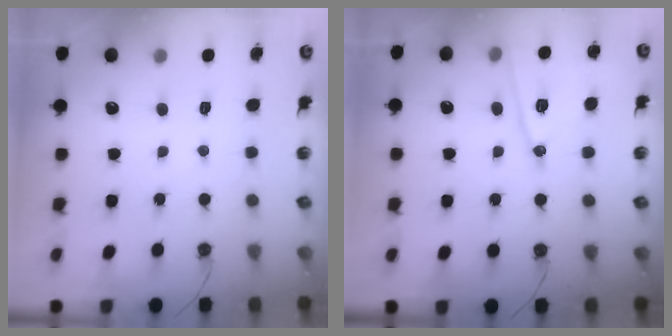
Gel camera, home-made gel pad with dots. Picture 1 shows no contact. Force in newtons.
{"total": 13.0, "press": 12.7, "slide": 2.8}